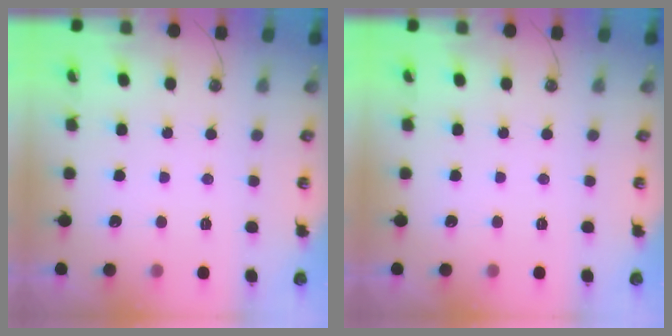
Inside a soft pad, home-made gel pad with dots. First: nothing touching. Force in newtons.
{"total": 0.0}